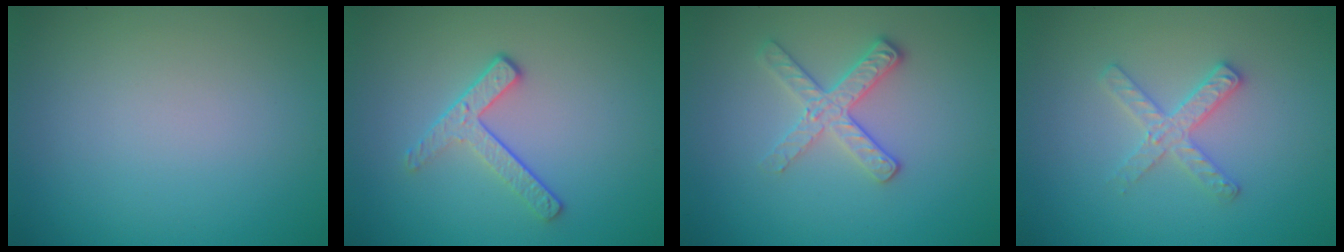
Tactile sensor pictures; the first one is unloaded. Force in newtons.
{"total": 2.3, "press": 1.7, "slide": 1.6}
{"total": 2.6, "press": 2.4, "slide": 0.9}
{"total": 2.6, "press": 2.5, "slide": 0.4}